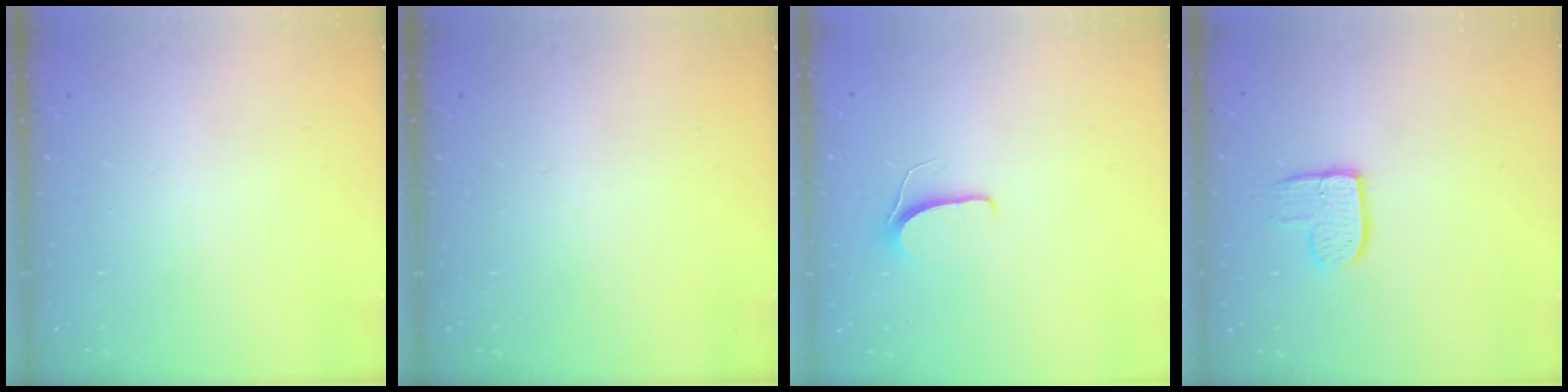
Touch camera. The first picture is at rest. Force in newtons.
{"total": 0.0}
{"total": 5.9, "press": 5.9, "slide": 0.4}
{"total": 9.7, "press": 9.6, "slide": 0.7}